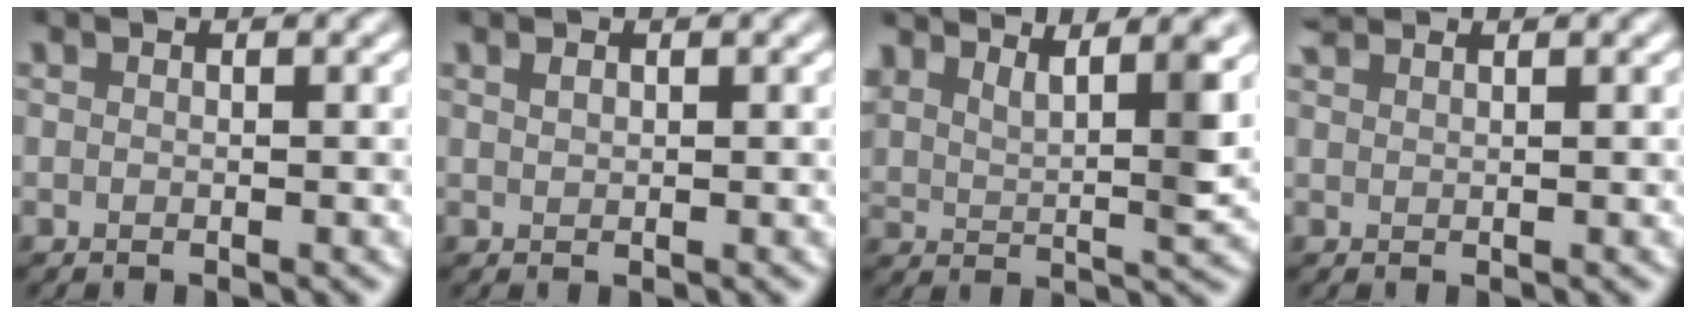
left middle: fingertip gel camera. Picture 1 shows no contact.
{"total": 0.6, "force": [0.4, 0.4, 0.4], "torque": [-0.009, 0.001, 0.009]}
{"total": 6.0, "force": [3.9, 1.6, 4.2], "torque": [-0.060, 0.002, 0.073]}
{"total": 1.3, "force": [1.3, 0.1, 0.3], "torque": [-0.008, 0.004, 0.023]}